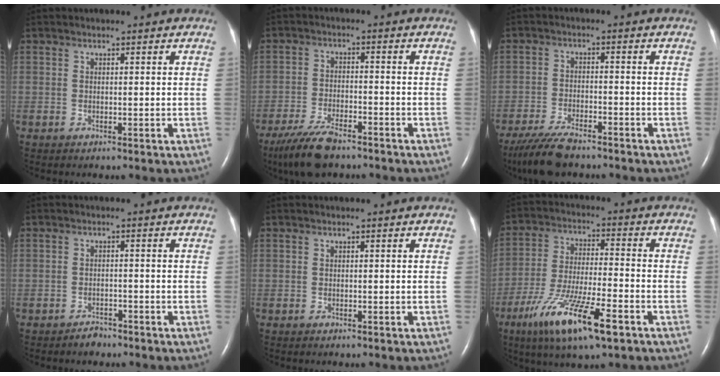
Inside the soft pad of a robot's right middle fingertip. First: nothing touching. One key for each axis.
{"total": 8.4, "fx": -6.6, "fy": 2.1, "fz": 4.8, "tx": -0.099, "ty": -0.020, "tz": -0.120}
{"total": 8.1, "fx": -6.8, "fy": 1.6, "fz": 4.1, "tx": -0.082, "ty": -0.023, "tz": -0.120}
{"total": 1.8, "fx": -1.6, "fy": 0.7, "fz": 0.3, "tx": -0.010, "ty": 0.000, "tz": -0.025}
{"total": 0.0}
{"total": 14.4, "fx": -7.9, "fy": 2.3, "fz": 11.9, "tx": -0.231, "ty": -0.027, "tz": -0.136}